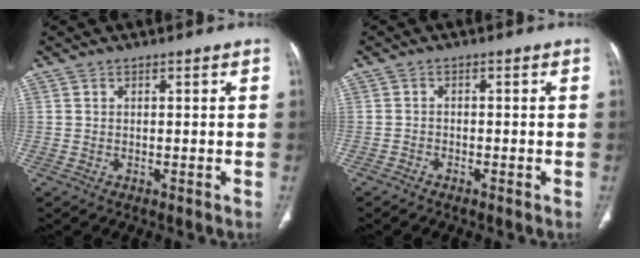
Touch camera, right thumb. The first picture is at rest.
{"total": 1.0, "force": [-0.9, 0.4, 0.2], "torque": [-0.006, 0.005, -0.018]}